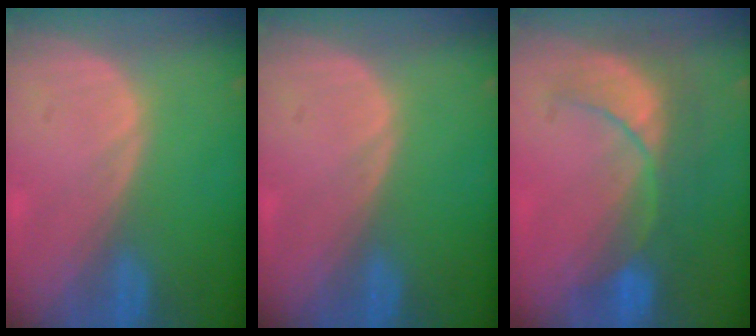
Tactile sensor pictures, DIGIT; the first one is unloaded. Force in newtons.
{"total": 0.0}
{"total": 8.4, "press": 7.9, "slide": 2.6}